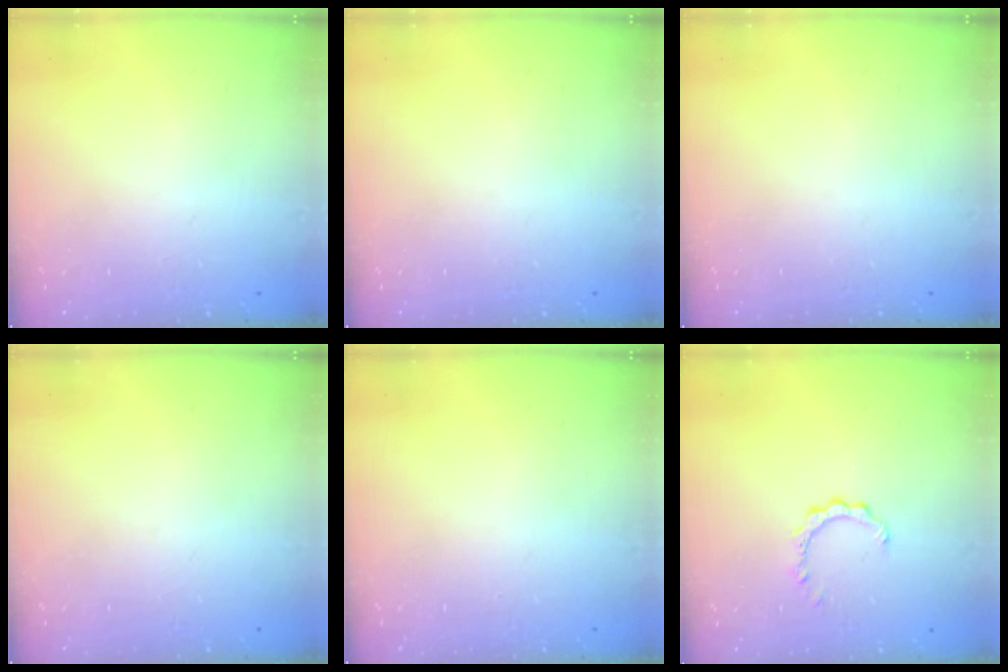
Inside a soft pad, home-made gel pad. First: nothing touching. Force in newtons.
{"total": 0.0}
{"total": 0.0}
{"total": 0.0}
{"total": 0.0}
{"total": 2.2, "press": 2.1, "slide": 0.3}